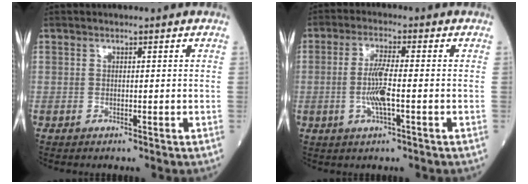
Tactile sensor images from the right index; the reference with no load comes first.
{"total": 5.7, "force": [-1.0, 0.4, 5.6], "torque": [-0.117, -0.005, -0.021]}